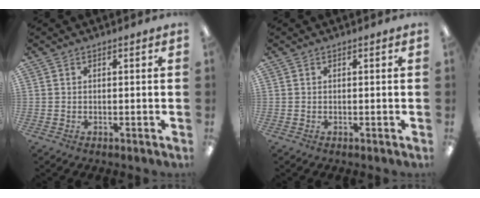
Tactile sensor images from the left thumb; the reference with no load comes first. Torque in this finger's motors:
{"motor_torque": [-0.01, 0.01, 0.00, 0.00, 0.00]}